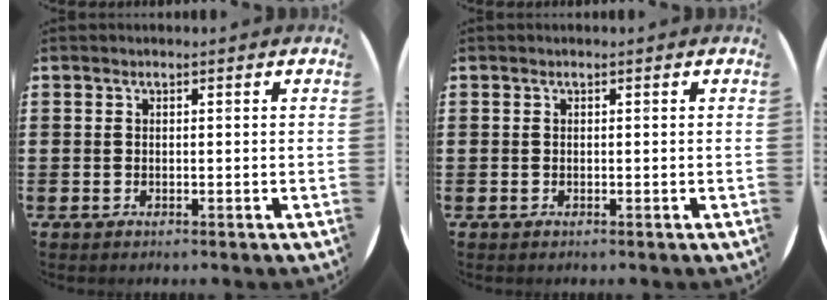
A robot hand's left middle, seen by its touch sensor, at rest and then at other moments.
{"total": 0.0}